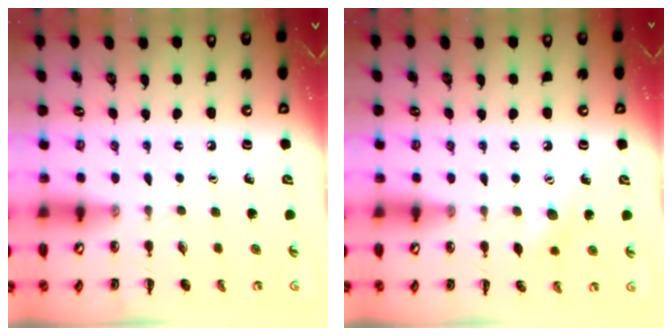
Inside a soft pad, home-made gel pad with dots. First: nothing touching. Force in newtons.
{"total": 6.0, "press": 5.9, "slide": 1.4}